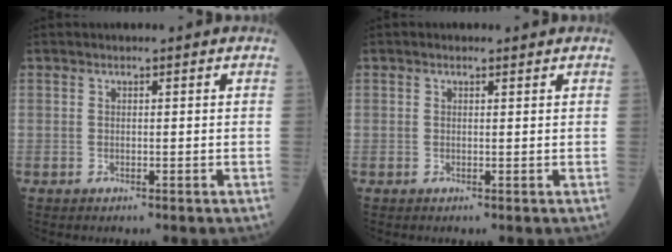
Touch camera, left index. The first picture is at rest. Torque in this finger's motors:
{"motor_torque": [0.45, -0.26, 0.04, -0.01]}